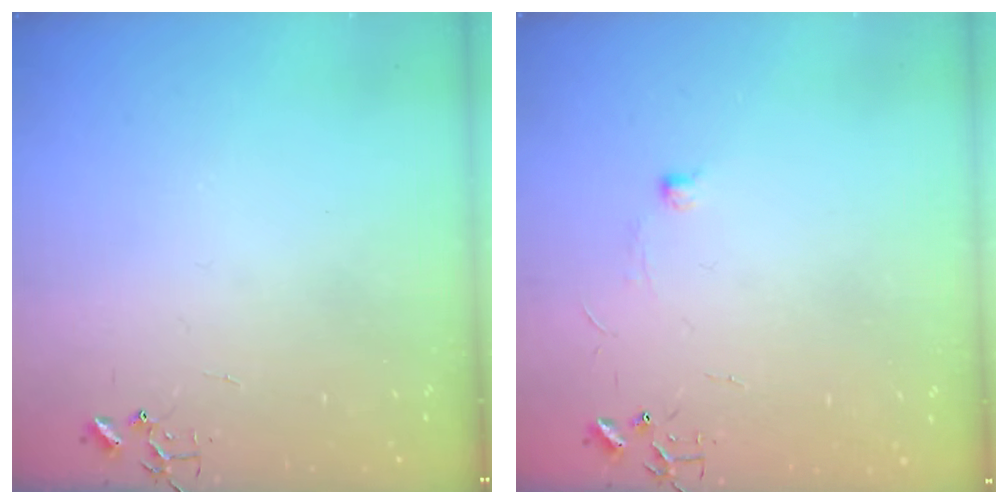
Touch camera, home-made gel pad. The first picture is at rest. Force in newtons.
{"total": 4.4, "press": 4.3, "slide": 0.6}